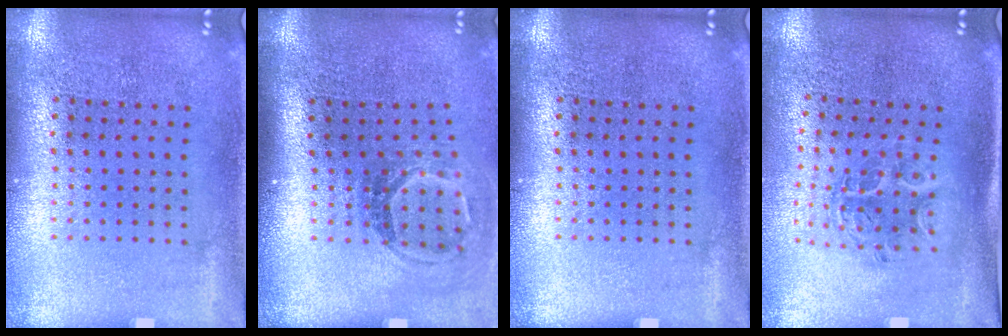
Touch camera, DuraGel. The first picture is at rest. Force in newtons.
{"total": 1.8, "press": 1.2, "slide": 1.3}
{"total": 0.0}
{"total": 1.1, "press": 1.1, "slide": 0.2}